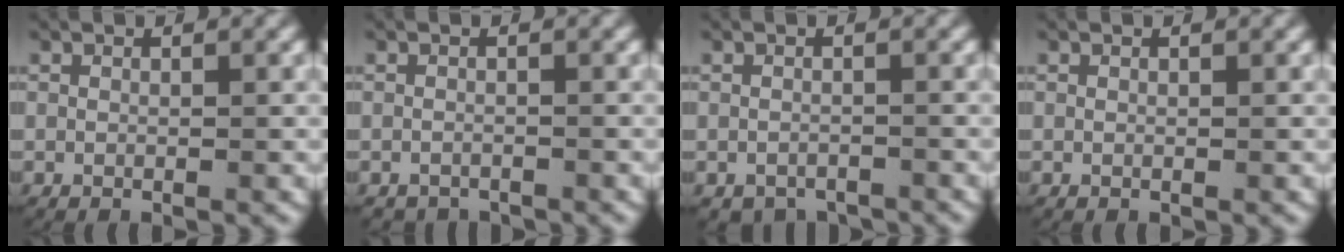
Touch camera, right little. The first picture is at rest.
{"total": 1.3, "force": [-1.2, 0.3, -0.2], "torque": [0.001, -0.006, -0.018]}
{"total": 2.4, "force": [-2.1, 1.1, 0.1], "torque": [0.000, -0.008, -0.033]}
{"total": 0.0}